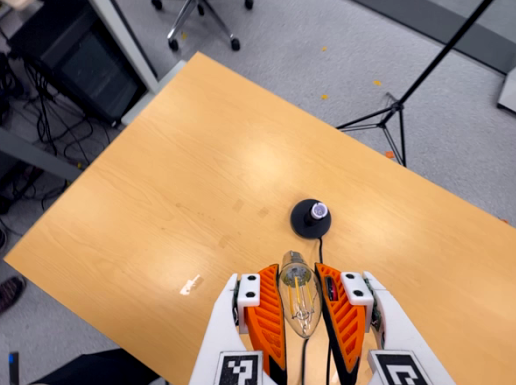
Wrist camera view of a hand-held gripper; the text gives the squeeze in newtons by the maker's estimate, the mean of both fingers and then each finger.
{"total": 20.3, "left": 21.7, "right": 19.0}